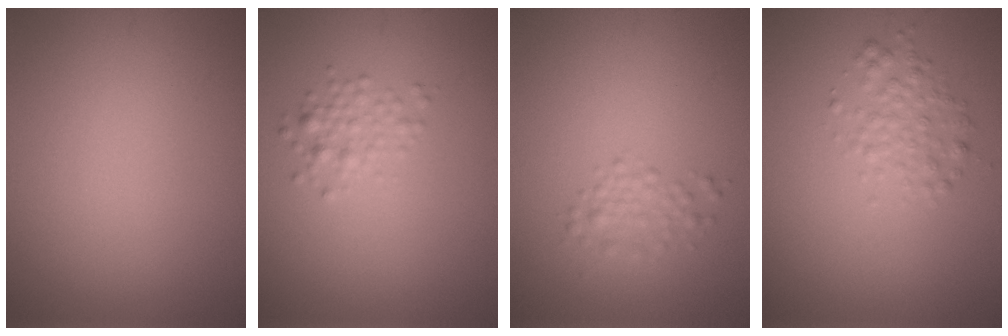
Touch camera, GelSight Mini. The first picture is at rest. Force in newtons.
{"total": 1.7, "press": 1.7, "slide": 0.1}
{"total": 1.9, "press": 1.9, "slide": 0.0}
{"total": 2.2, "press": 2.2, "slide": 0.0}